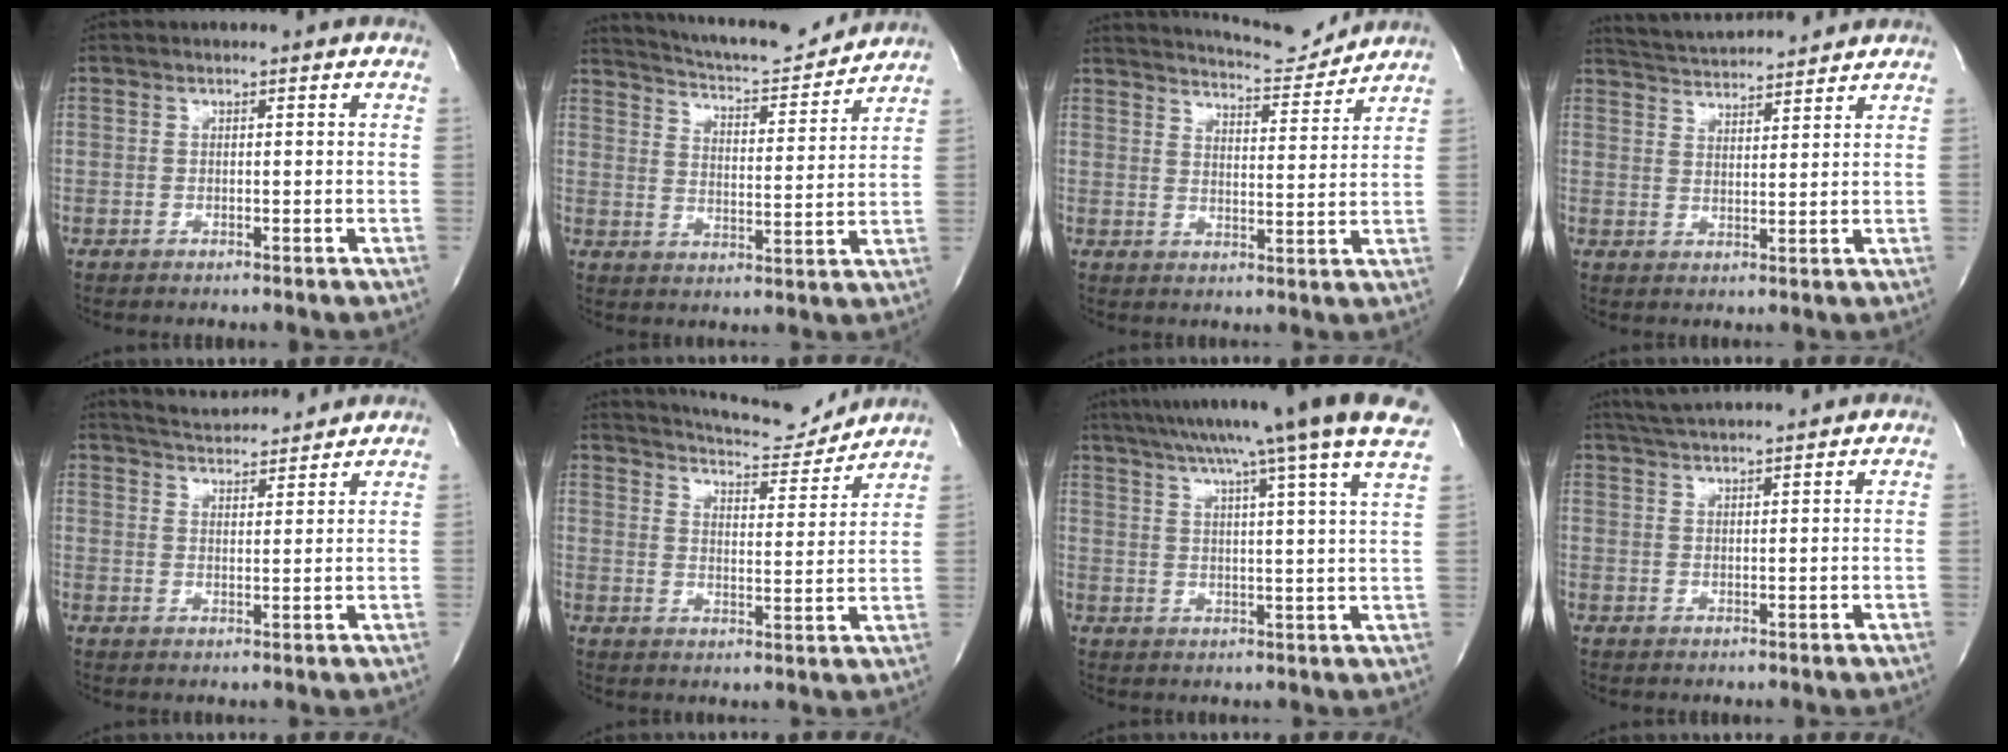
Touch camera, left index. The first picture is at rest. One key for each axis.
{"total": 13.7, "fx": 13.1, "fy": 1.2, "fz": 3.8, "tx": -0.064, "ty": -0.011, "tz": 0.190}
{"total": 9.7, "fx": 9.5, "fy": 0.3, "fz": 1.8, "tx": -0.035, "ty": -0.009, "tz": 0.134}
{"total": 10.6, "fx": 10.1, "fy": 0.9, "fz": 2.9, "tx": -0.060, "ty": 0.020, "tz": 0.157}
{"total": 9.9, "fx": 9.4, "fy": 1.2, "fz": 2.8, "tx": -0.052, "ty": 0.015, "tz": 0.142}
{"total": 12.0, "fx": 11.6, "fy": 1.2, "fz": 3.0, "tx": -0.052, "ty": -0.009, "tz": 0.162}
{"total": 21.2, "fx": 17.4, "fy": -2.1, "fz": 11.9, "tx": -0.205, "ty": -0.011, "tz": 0.228}
{"total": 8.1, "fx": 7.4, "fy": -0.2, "fz": 3.1, "tx": -0.060, "ty": 0.030, "tz": 0.116}